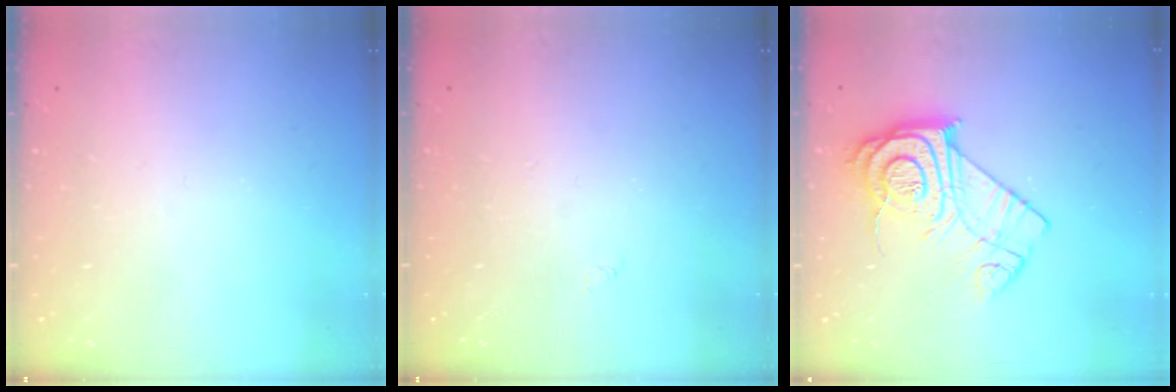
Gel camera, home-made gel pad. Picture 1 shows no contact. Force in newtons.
{"total": 3.4, "press": 3.3, "slide": 0.5}
{"total": 13.5, "press": 13.5, "slide": 1.0}